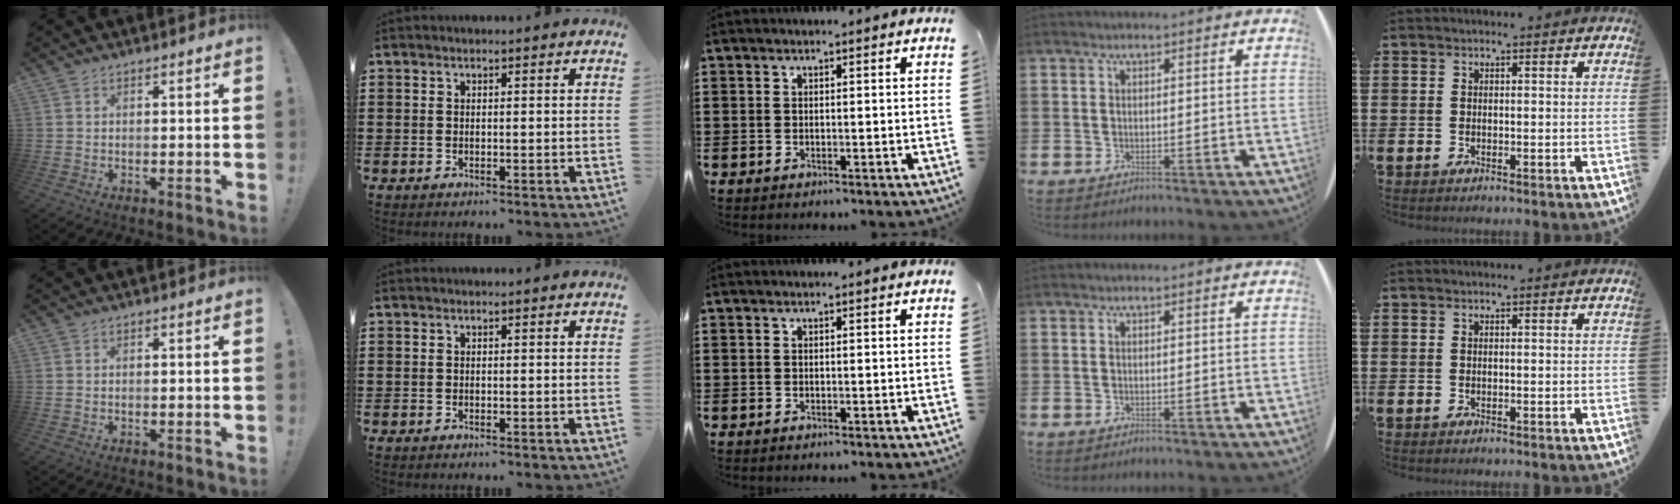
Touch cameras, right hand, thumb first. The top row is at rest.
{}